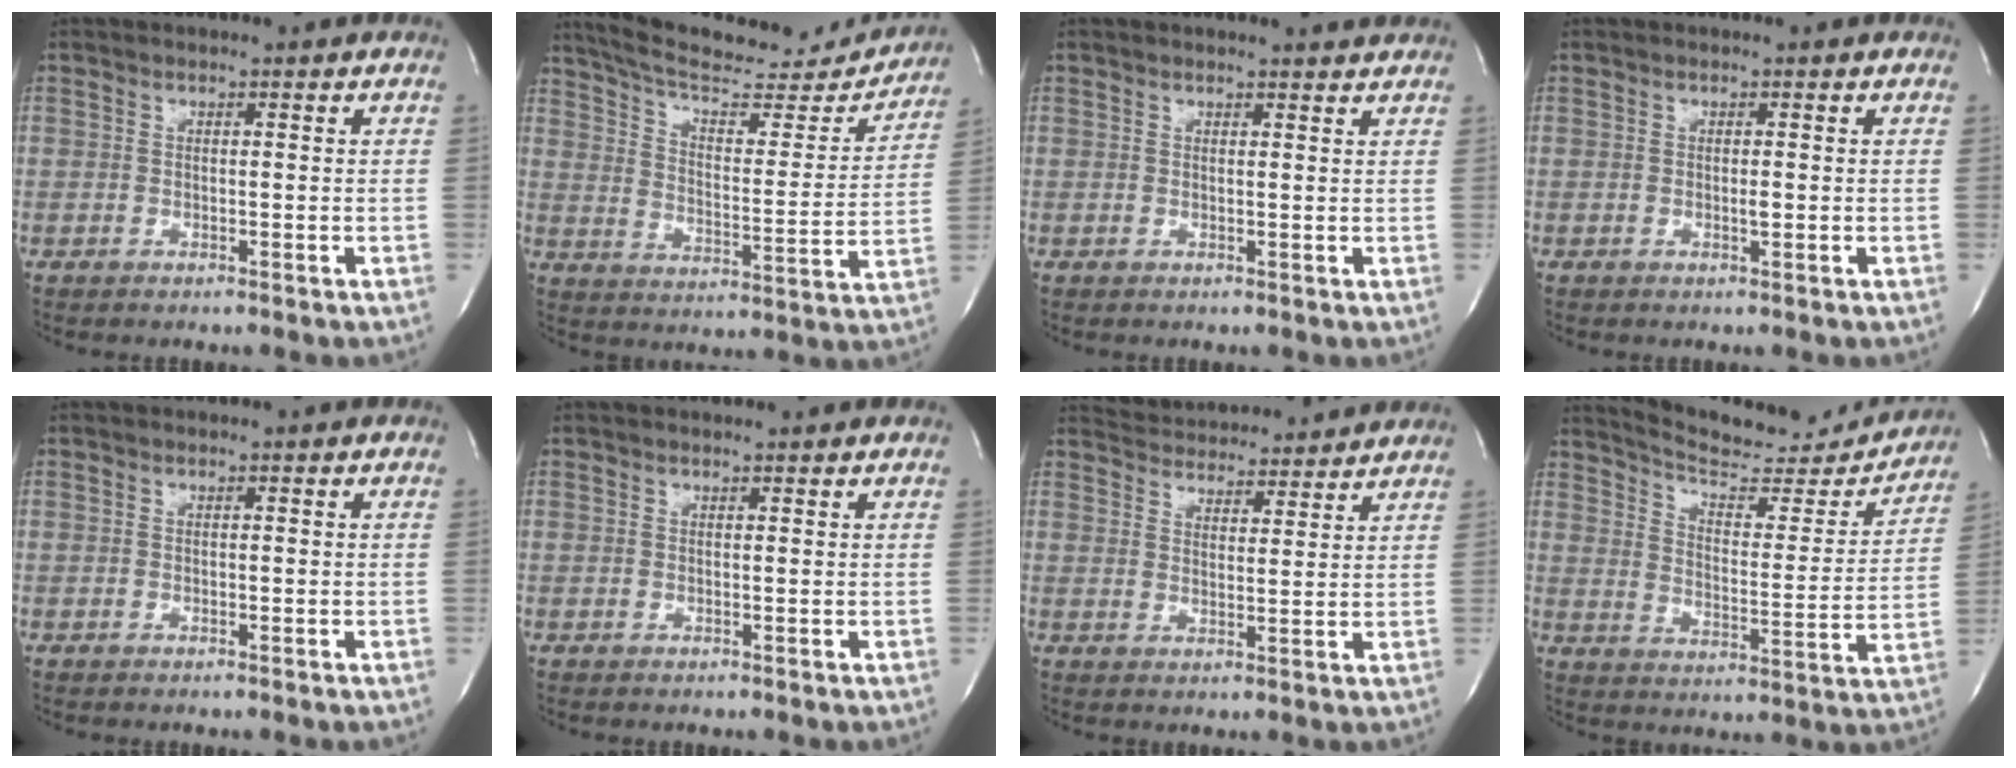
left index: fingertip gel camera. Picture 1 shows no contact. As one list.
[{"total": 21.2, "force": [19.8, 3.9, 6.7], "torque": [-0.101, -0.034, 0.272]}, {"total": 2.4, "force": [2.3, -0.1, 0.4], "torque": [-0.010, -0.003, 0.019]}, {"total": 0.7, "force": [-0.2, 0.1, 0.7], "torque": [-0.012, -0.003, -0.004]}, {"total": 0.0}, {"total": 1.4, "force": [1.4, -0.1, 0.2], "torque": [-0.008, 0.003, 0.019]}, {"total": 11.9, "force": [11.5, 2.1, 2.2], "torque": [-0.032, 0.017, 0.159]}, {"total": 17.7, "force": [17.0, 2.9, 3.9], "torque": [-0.051, -0.043, 0.229]}]